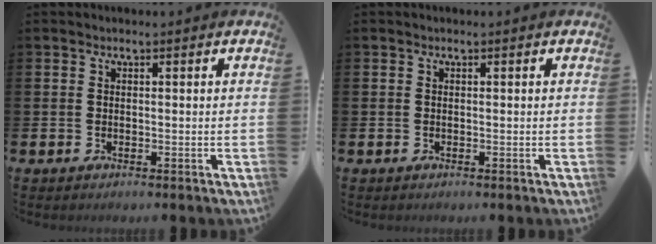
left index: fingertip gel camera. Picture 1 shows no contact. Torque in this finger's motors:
{"motor_torque": [-0.02, -0.02, 0.02, 0.00]}